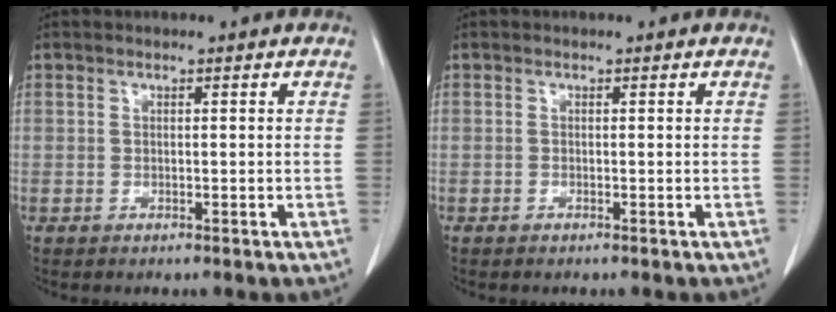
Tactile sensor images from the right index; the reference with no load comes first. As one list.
[{"total": 0.0}]